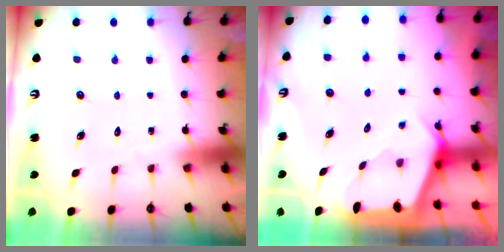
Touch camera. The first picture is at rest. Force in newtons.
{"total": 2.5, "press": 2.4, "slide": 0.3}